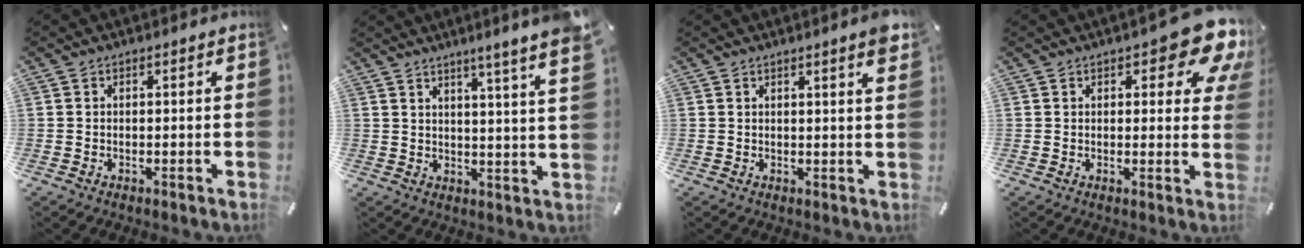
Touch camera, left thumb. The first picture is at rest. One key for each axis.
{"total": 7.0, "fx": 5.0, "fy": -0.9, "fz": 4.7, "tx": -0.074, "ty": -0.042, "tz": 0.077}
{"total": 3.5, "fx": 2.0, "fy": 0.1, "fz": 2.9, "tx": -0.041, "ty": -0.015, "tz": 0.031}
{"total": 11.2, "fx": 6.6, "fy": 4.7, "fz": 7.8, "tx": -0.081, "ty": -0.046, "tz": 0.109}